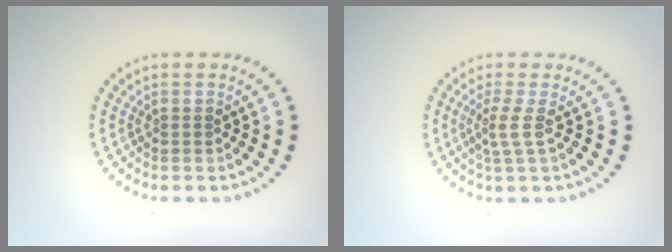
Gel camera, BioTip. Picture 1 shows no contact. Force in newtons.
{"total": 1.8, "press": 1.3, "slide": 1.3}